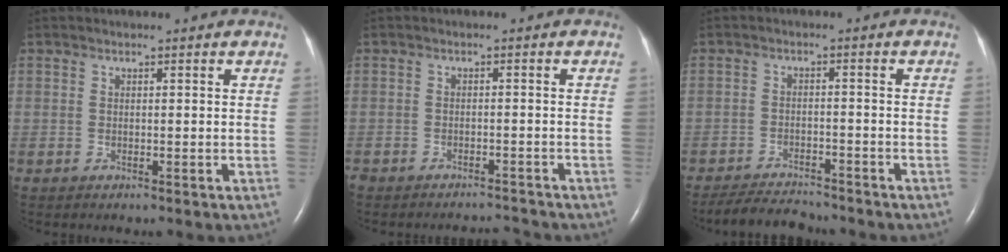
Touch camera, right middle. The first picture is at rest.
{"total": 4.1, "force": [-4.0, 0.4, -0.1], "torque": [0.000, -0.006, -0.064]}
{"total": 6.2, "force": [-6.0, 0.9, 1.2], "torque": [-0.025, -0.016, -0.099]}